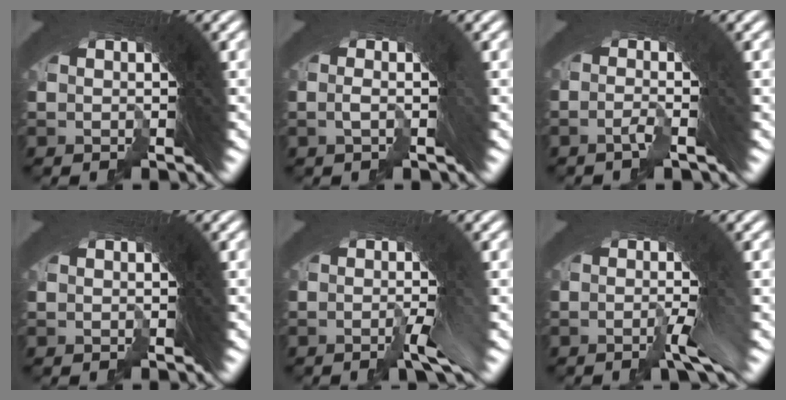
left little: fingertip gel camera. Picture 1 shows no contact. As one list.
[{"total": 1.4, "force": [-0.7, -0.6, 1.1], "torque": [-0.011, 0.013, -0.016]}, {"total": 2.0, "force": [-1.3, -0.9, 1.3], "torque": [-0.015, 0.005, -0.027]}, {"total": 0.0}, {"total": 2.8, "force": [-1.4, -0.4, 2.4], "torque": [-0.025, 0.013, -0.030]}, {"total": 2.9, "force": [-1.4, -0.6, 2.5], "torque": [-0.026, 0.013, -0.030]}]